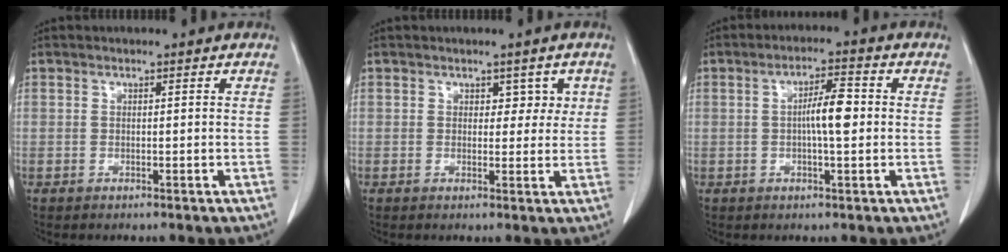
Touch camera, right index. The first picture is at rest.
{"total": 2.7, "force": [1.1, 1.8, 1.6], "torque": [-0.006, 0.002, 0.012]}
{"total": 5.2, "force": [0.2, 0.8, 5.1], "torque": [-0.086, 0.010, 0.003]}